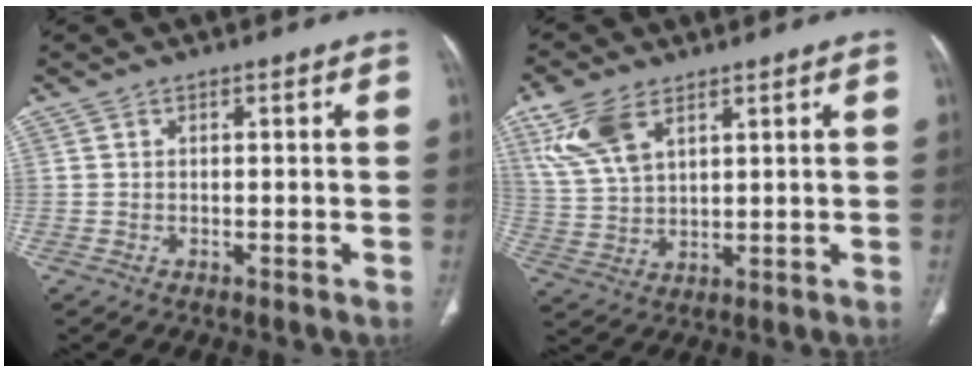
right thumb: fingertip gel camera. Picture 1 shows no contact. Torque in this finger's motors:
{"motor_torque": [-0.03, 0.57, 1.13, 1.02, 0.11]}